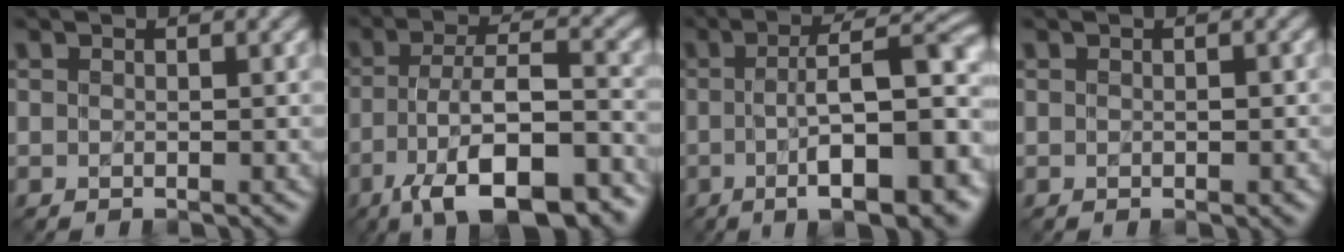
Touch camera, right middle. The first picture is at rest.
{"total": 12.2, "force": [-6.5, 4.6, 9.3], "torque": [-0.158, -0.003, -0.108]}
{"total": 12.1, "force": [-2.0, 3.3, 11.4], "torque": [-0.152, 0.013, -0.026]}
{"total": 1.1, "force": [-0.2, 0.5, 1.0], "torque": [-0.009, -0.001, 0.001]}